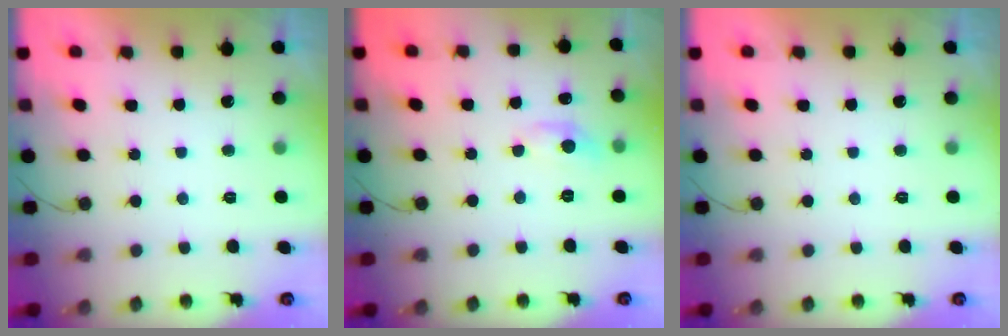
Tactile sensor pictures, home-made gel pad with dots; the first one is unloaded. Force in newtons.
{"total": 6.2, "press": 6.2, "slide": 0.6}
{"total": 0.0}